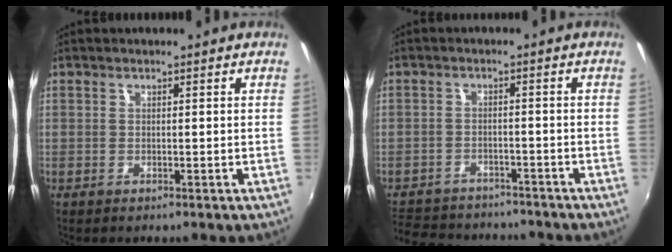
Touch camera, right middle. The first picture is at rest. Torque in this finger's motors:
{"motor_torque": [0.02, -0.89, -0.60, -0.21]}